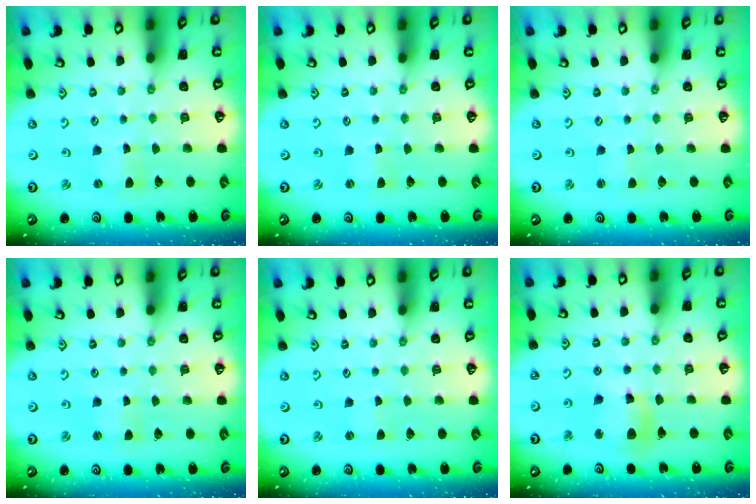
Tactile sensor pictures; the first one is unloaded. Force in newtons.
{"total": 0.0}
{"total": 1.1, "press": 1.1, "slide": 0.2}
{"total": 0.8, "press": 0.8, "slide": 0.2}
{"total": 0.0}
{"total": 11.6, "press": 11.4, "slide": 2.0}